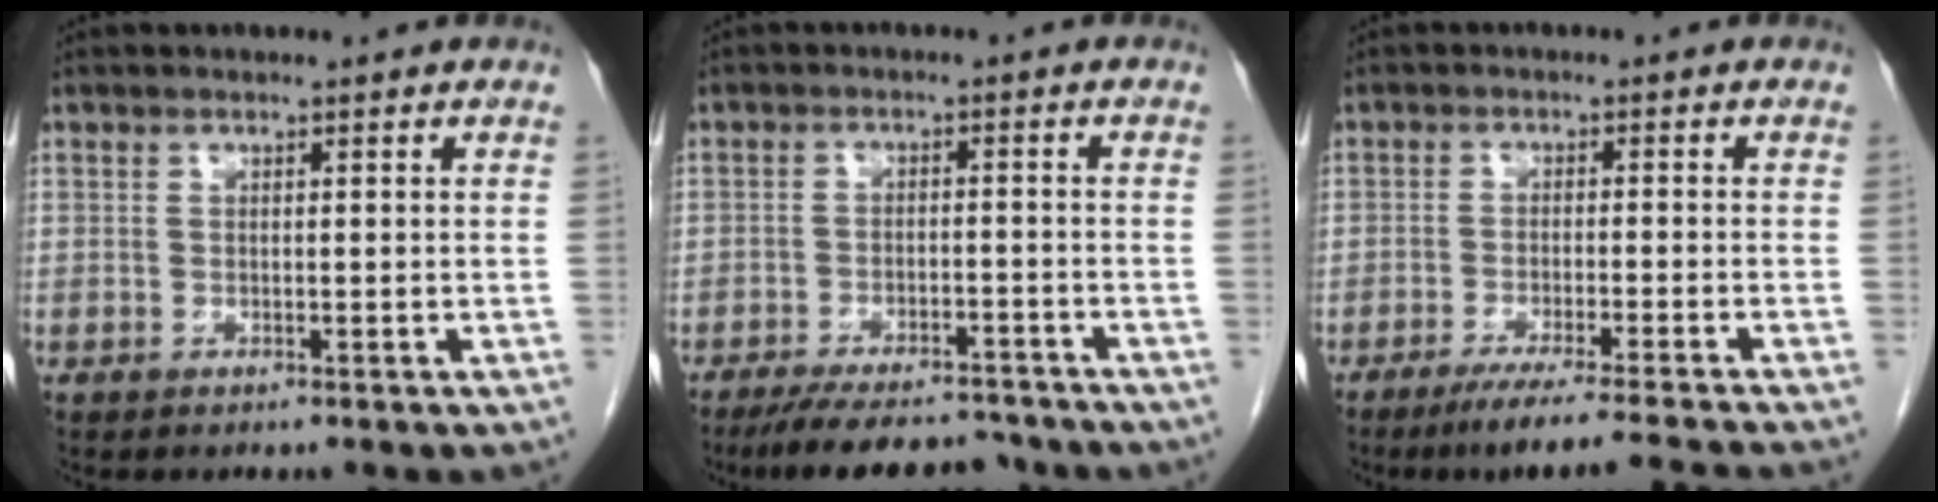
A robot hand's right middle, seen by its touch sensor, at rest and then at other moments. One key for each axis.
{"total": 11.2, "fx": -10.1, "fy": 2.7, "fz": 4.0, "tx": -0.062, "ty": 0.002, "tz": -0.146}
{"total": 10.5, "fx": -9.2, "fy": -1.7, "fz": 4.8, "tx": -0.043, "ty": -0.023, "tz": -0.140}